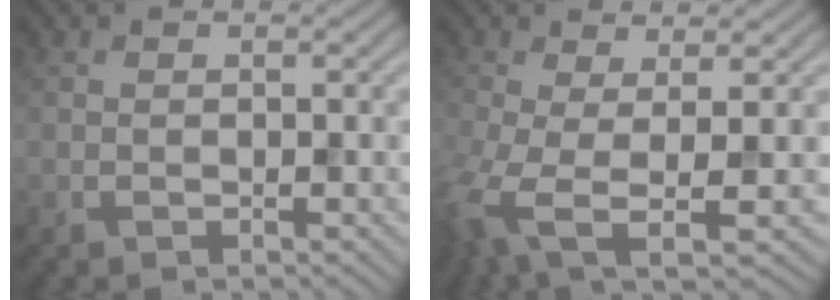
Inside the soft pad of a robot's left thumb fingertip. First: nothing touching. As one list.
[{"total": 5.7, "force": [-1.6, 1.7, 5.1], "torque": [-0.105, -0.022, -0.032]}]